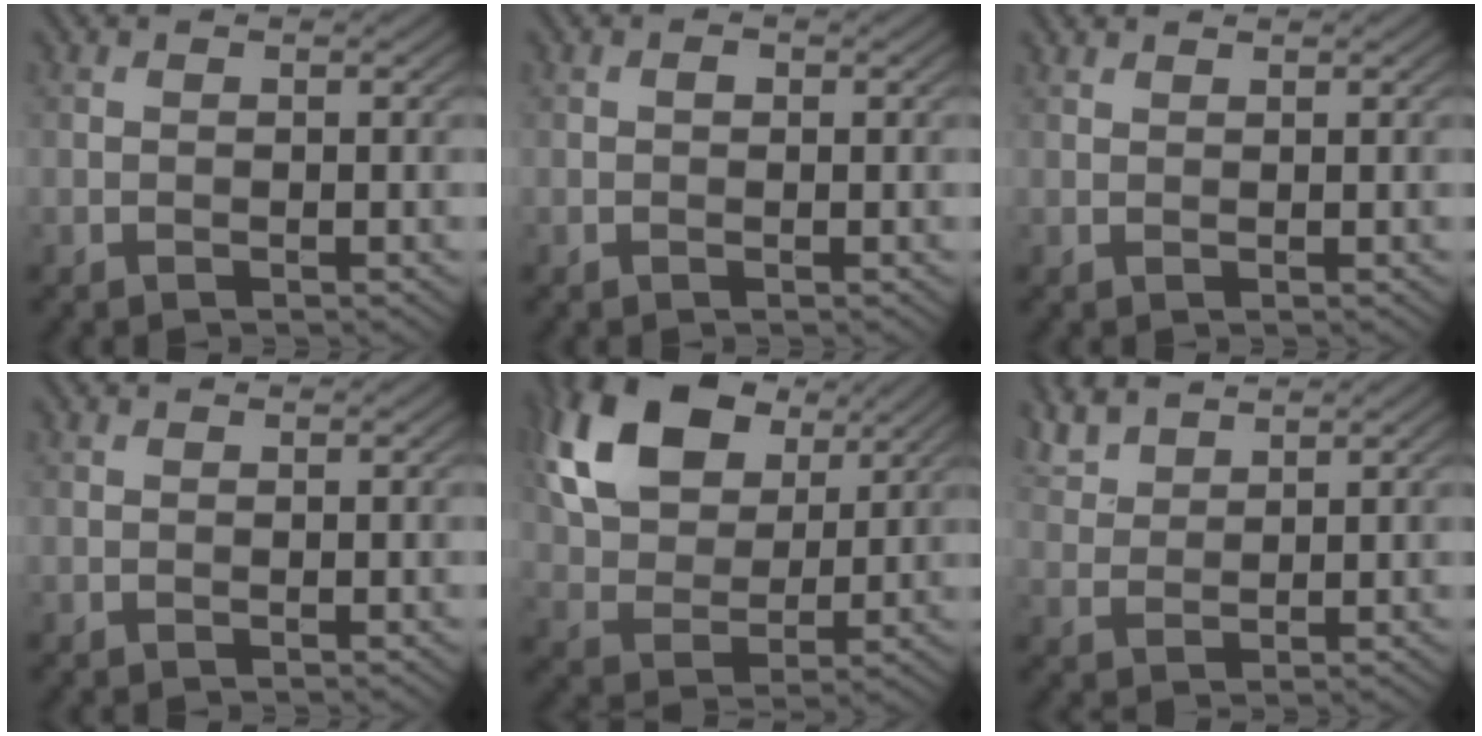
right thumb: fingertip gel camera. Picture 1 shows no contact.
{"total": 0.6, "force": [0.1, 0.5, 0.4], "torque": [-0.004, -0.002, -0.002]}
{"total": 0.9, "force": [0.8, 0.1, 0.2], "torque": [-0.007, 0.003, 0.021]}
{"total": 0.0}
{"total": 15.6, "force": [7.9, 9.7, 9.3], "torque": [-0.220, 0.027, 0.135]}
{"total": 4.6, "force": [3.9, 1.6, 1.9], "torque": [-0.055, 0.010, 0.087]}